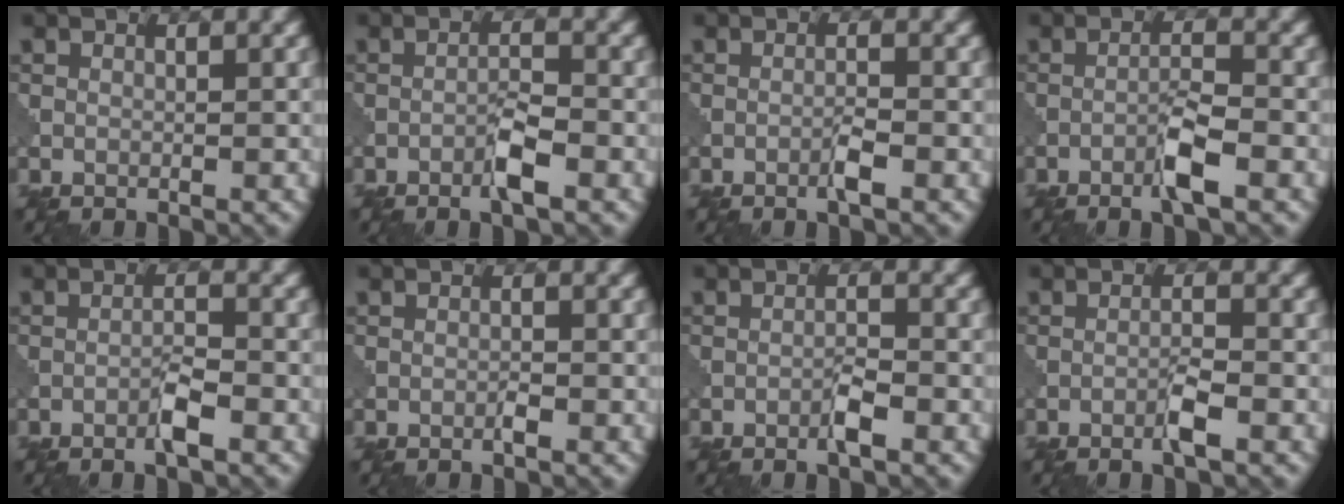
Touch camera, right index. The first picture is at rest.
{"total": 2.7, "force": [-1.4, 0.4, 2.2], "torque": [-0.040, 0.007, -0.029]}
{"total": 1.5, "force": [-0.8, 0.0, 1.3], "torque": [-0.024, 0.004, -0.018]}
{"total": 3.2, "force": [-1.7, 0.3, 2.6], "torque": [-0.048, 0.007, -0.035]}
{"total": 2.2, "force": [-1.2, 0.3, 1.8], "torque": [-0.033, 0.006, -0.024]}
{"total": 0.7, "force": [-0.4, 0.1, 0.6], "torque": [-0.012, 0.001, -0.009]}
{"total": 1.9, "force": [-1.0, 0.3, 1.5], "torque": [-0.028, 0.005, -0.021]}
{"total": 2.0, "force": [-1.0, 0.1, 1.7], "torque": [-0.031, 0.006, -0.022]}